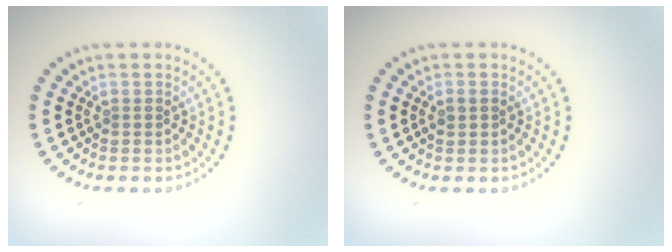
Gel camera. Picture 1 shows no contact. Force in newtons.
{"total": 0.9, "press": 0.9, "slide": 0.3}